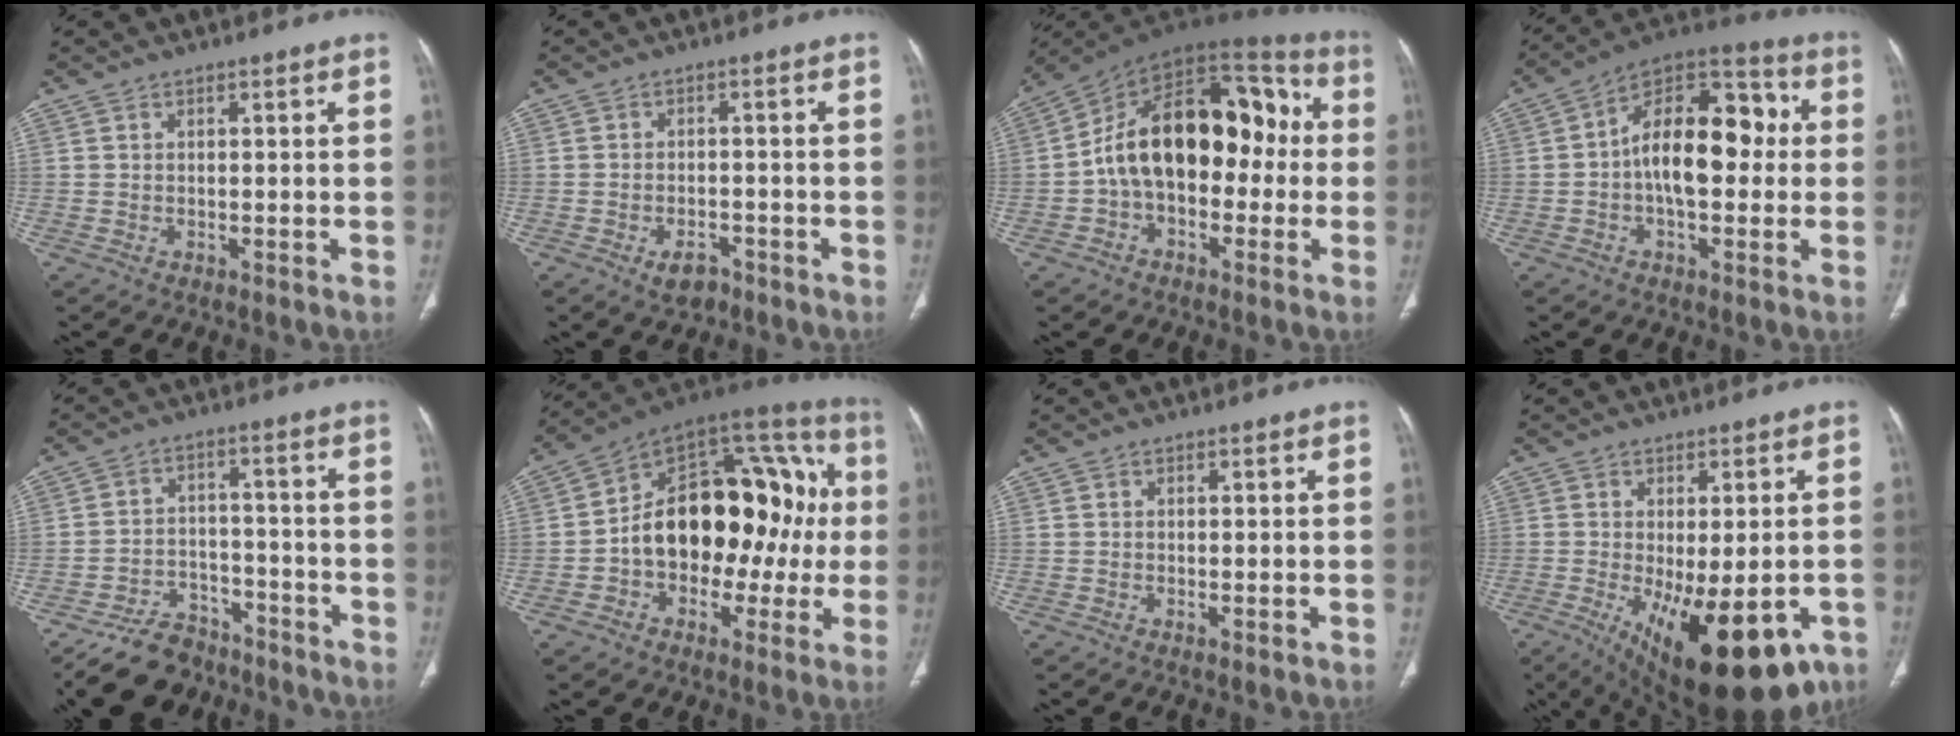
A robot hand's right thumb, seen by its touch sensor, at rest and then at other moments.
{"total": 4.0, "force": [-2.4, 2.3, 2.1], "torque": [-0.030, 0.012, -0.033]}
{"total": 21.0, "force": [-0.7, 12.8, 16.7], "torque": [-0.235, 0.065, -0.021]}
{"total": 17.2, "force": [0.3, 9.5, 14.3], "torque": [-0.201, 0.045, -0.005]}
{"total": 12.5, "force": [-10.1, 6.7, 3.0], "torque": [-0.039, 0.068, -0.161]}
{"total": 25.8, "force": [-0.5, 16.1, 20.2], "torque": [-0.269, 0.059, -0.006]}
{"total": 0.5, "force": [-0.2, 0.2, 0.5], "torque": [-0.013, -0.003, -0.003]}
{"total": 20.1, "force": [-8.8, 8.6, 16.0], "torque": [-0.196, -0.023, -0.108]}